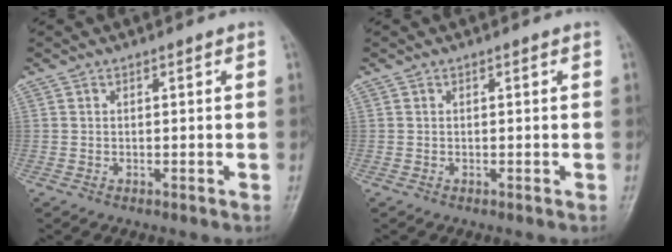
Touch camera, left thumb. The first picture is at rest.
{"total": 0.0}